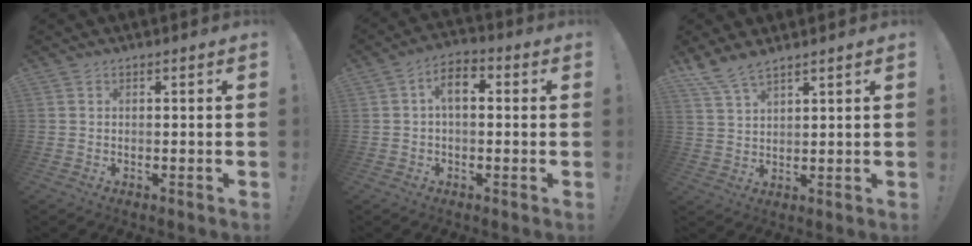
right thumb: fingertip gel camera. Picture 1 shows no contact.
{"total": 6.6, "force": [1.0, 3.8, 5.4], "torque": [-0.086, 0.008, 0.018]}
{"total": 6.0, "force": [5.2, 1.4, 2.7], "torque": [-0.064, -0.025, 0.101]}